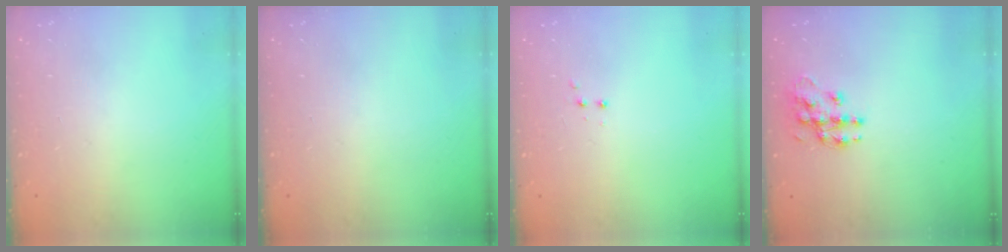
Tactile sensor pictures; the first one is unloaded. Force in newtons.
{"total": 0.0}
{"total": 2.8, "press": 2.8, "slide": 0.6}
{"total": 11.3, "press": 11.3, "slide": 0.7}